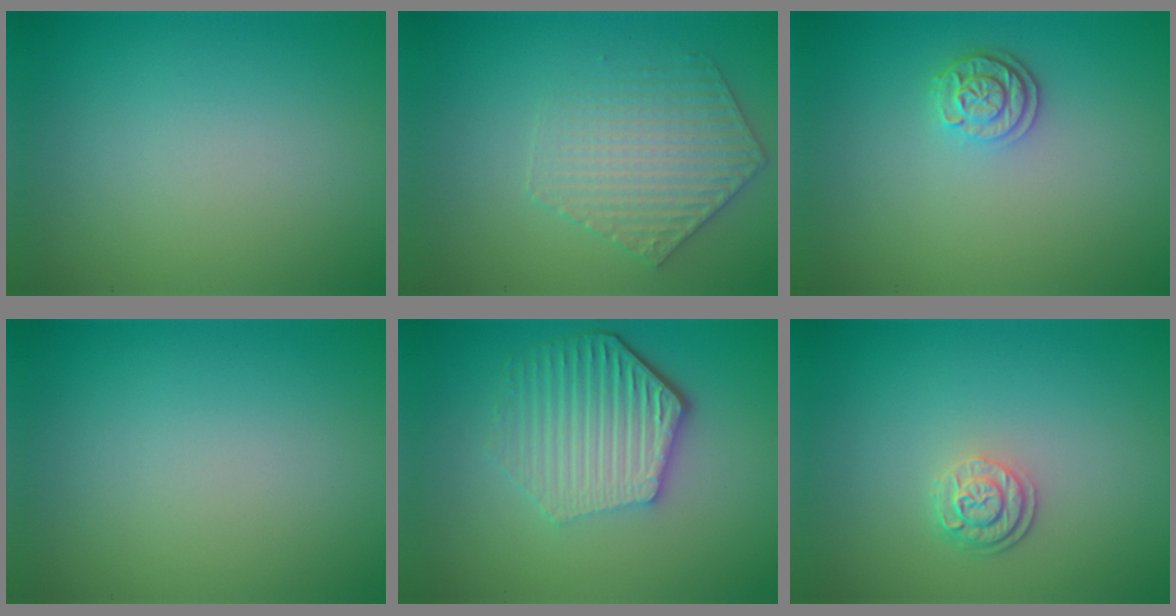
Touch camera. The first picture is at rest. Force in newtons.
{"total": 3.4, "press": 3.3, "slide": 0.7}
{"total": 2.4, "press": 2.1, "slide": 1.3}
{"total": 0.0}
{"total": 6.0, "press": 4.5, "slide": 3.9}
{"total": 2.3, "press": 1.8, "slide": 1.4}